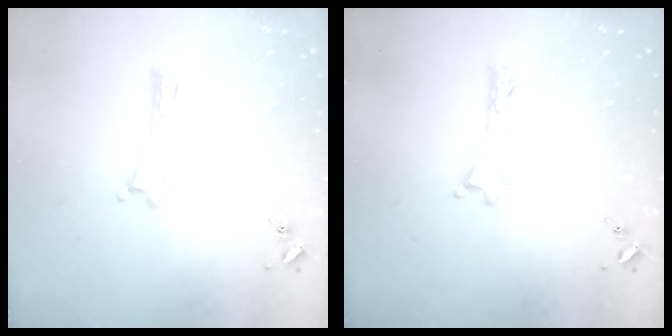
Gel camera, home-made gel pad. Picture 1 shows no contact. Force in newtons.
{"total": 0.0}